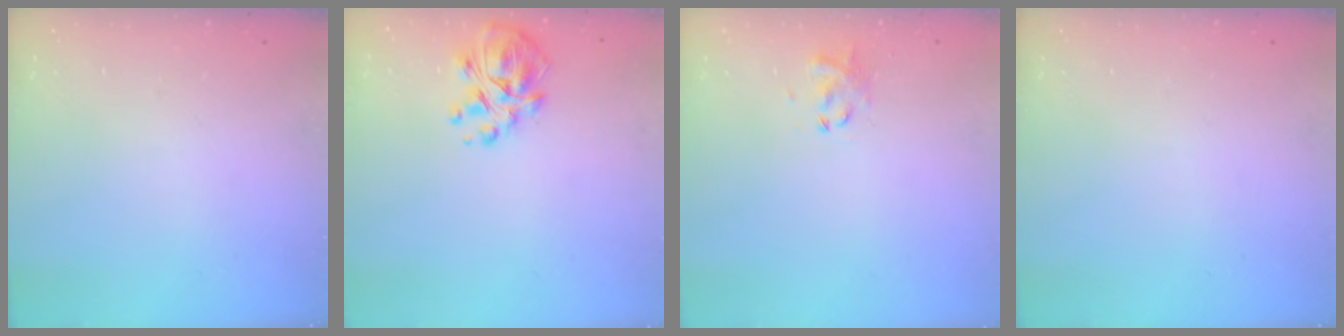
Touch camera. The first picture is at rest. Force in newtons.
{"total": 9.6, "press": 9.0, "slide": 3.1}
{"total": 2.9, "press": 2.8, "slide": 1.0}
{"total": 0.0}